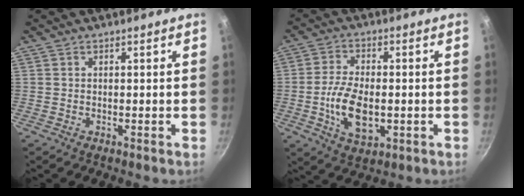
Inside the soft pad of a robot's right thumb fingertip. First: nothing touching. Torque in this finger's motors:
{"motor_torque": [-0.19, 0.63, -0.04, 0.07, 0.06]}